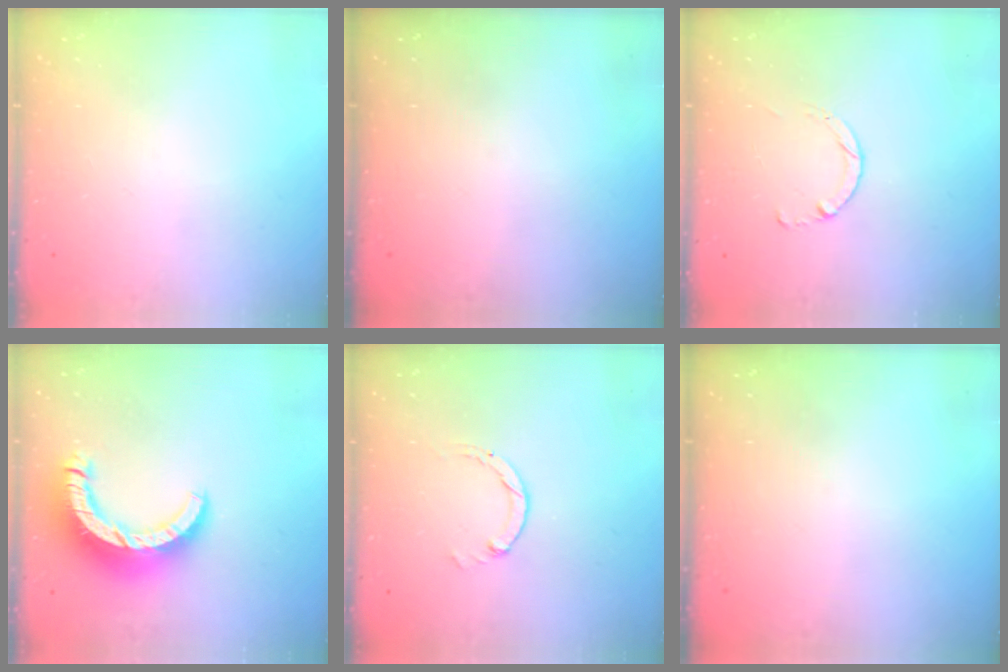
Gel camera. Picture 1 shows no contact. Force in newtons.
{"total": 0.0}
{"total": 1.8, "press": 1.8, "slide": 0.2}
{"total": 13.5, "press": 13.4, "slide": 1.5}
{"total": 0.0}
{"total": 0.0}